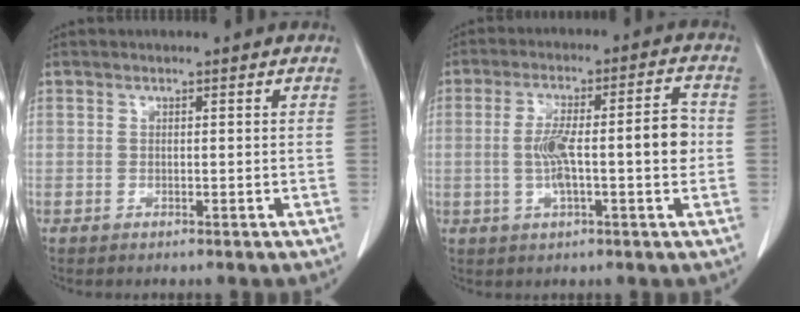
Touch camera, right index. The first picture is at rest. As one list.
[{"total": 10.1, "force": [-0.6, 1.9, 10.0], "torque": [-0.167, 0.027, -0.010]}]